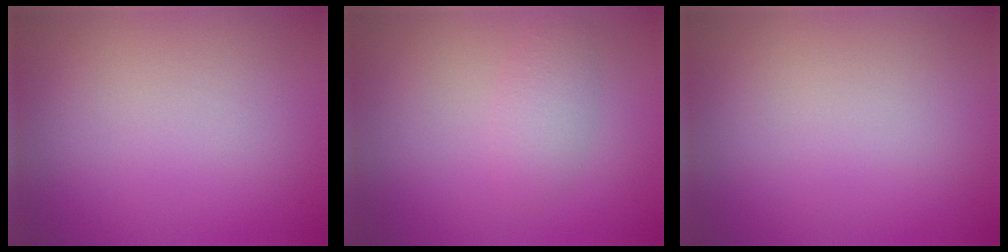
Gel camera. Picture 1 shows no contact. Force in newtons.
{"total": 1.8, "press": 1.8, "slide": 0.1}
{"total": 0.0}